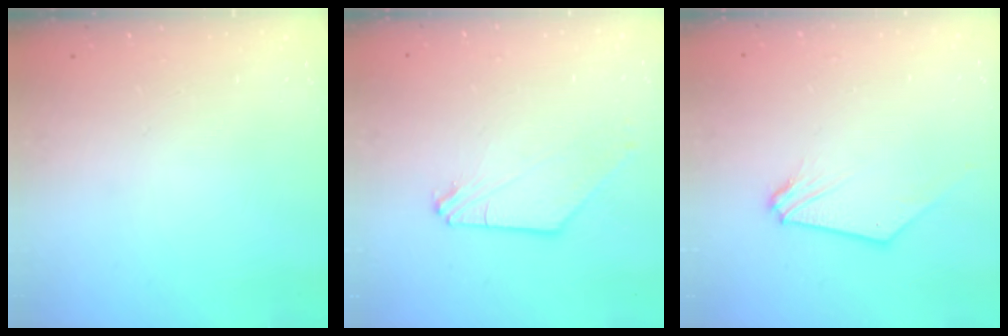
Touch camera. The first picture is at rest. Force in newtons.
{"total": 0.0}
{"total": 0.6, "press": 0.6, "slide": 0.1}